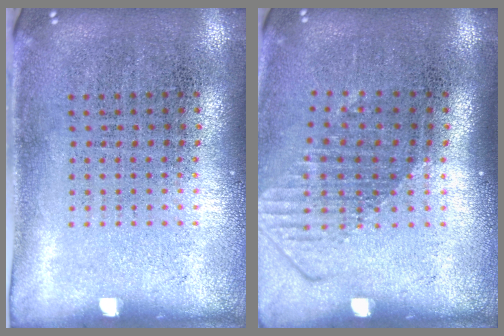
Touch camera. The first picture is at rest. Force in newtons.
{"total": 1.6, "press": 1.2, "slide": 1.0}